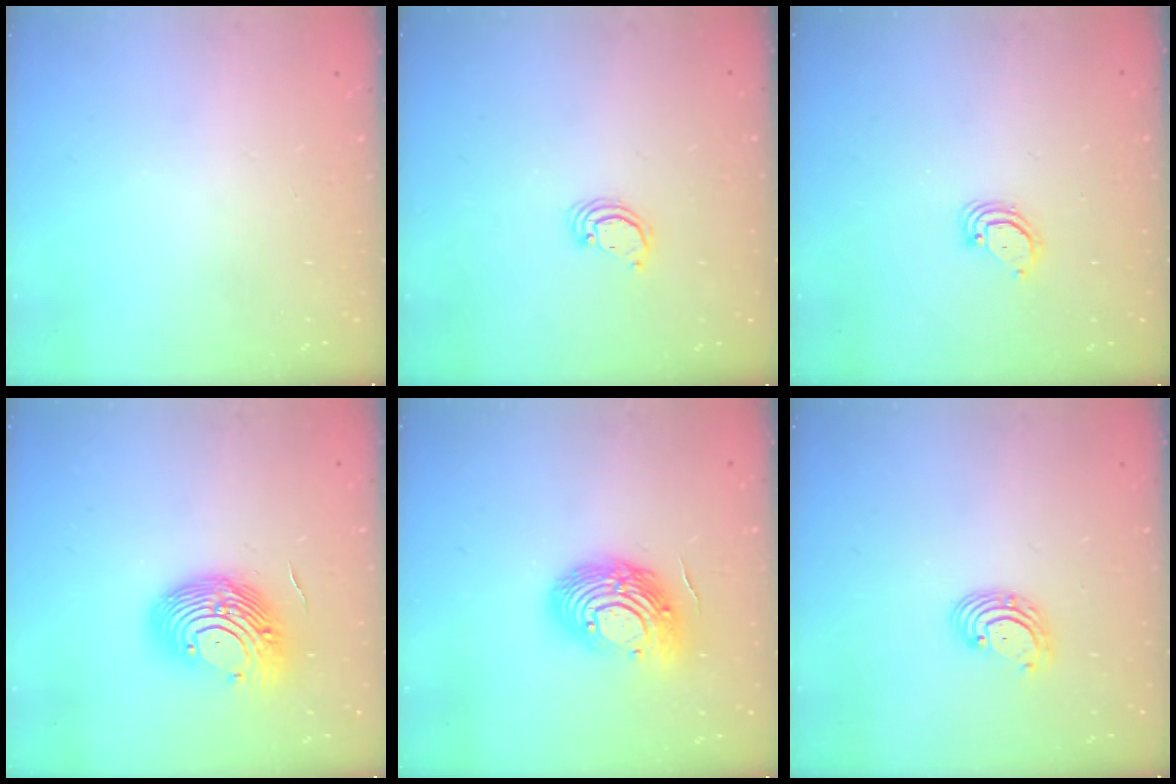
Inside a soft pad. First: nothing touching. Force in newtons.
{"total": 2.6, "press": 2.6, "slide": 0.2}
{"total": 2.8, "press": 2.8, "slide": 0.3}
{"total": 13.3, "press": 12.8, "slide": 3.9}
{"total": 14.7, "press": 14.6, "slide": 1.2}
{"total": 2.8, "press": 2.8, "slide": 0.2}